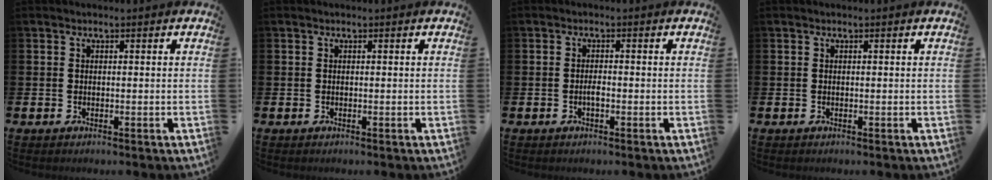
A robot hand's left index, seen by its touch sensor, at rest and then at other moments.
{"total": 0.0}
{"total": 1.2, "force": [-0.4, 0.4, 1.1], "torque": [-0.020, 0.001, -0.009]}
{"total": 0.0}